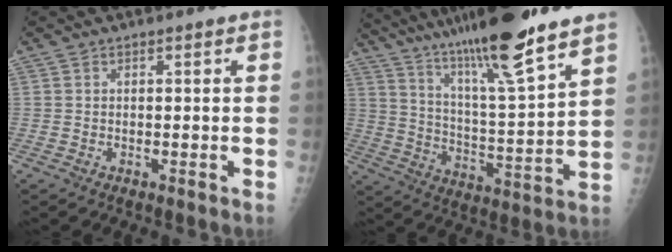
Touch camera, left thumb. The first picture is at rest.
{"total": 21.9, "force": [16.5, 1.4, 14.2], "torque": [-0.228, -0.057, 0.281]}